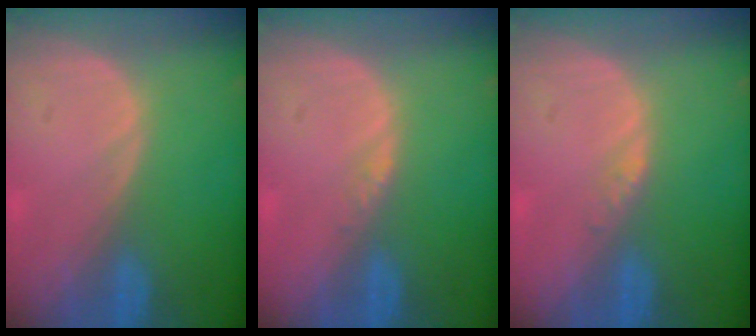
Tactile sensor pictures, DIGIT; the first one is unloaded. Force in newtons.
{"total": 0.8, "press": 0.8, "slide": 0.1}
{"total": 1.1, "press": 1.1, "slide": 0.1}